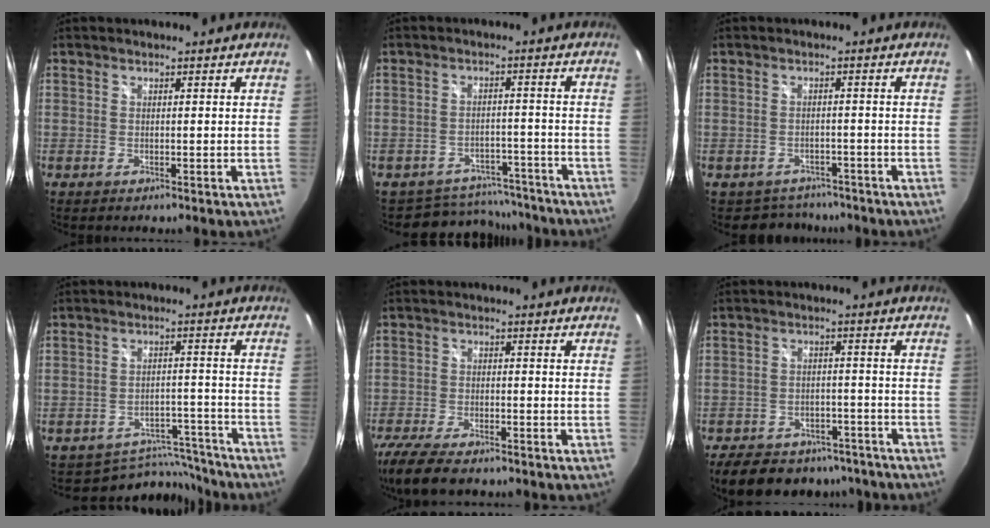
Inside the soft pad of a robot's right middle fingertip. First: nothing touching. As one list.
[{"total": 11.1, "force": [-9.6, 5.2, 1.5], "torque": [-0.039, 0.023, -0.119]}, {"total": 5.6, "force": [-4.6, 3.2, 0.4], "torque": [-0.017, 0.007, -0.064]}, {"total": 8.8, "force": [-8.4, 2.8, -0.7], "torque": [0.009, 0.023, -0.120]}, {"total": 11.0, "force": [-8.9, 3.0, 5.8], "torque": [-0.145, -0.039, -0.156]}, {"total": 16.9, "force": [-13.4, 8.2, 6.3], "torque": [-0.145, 0.014, -0.171]}]